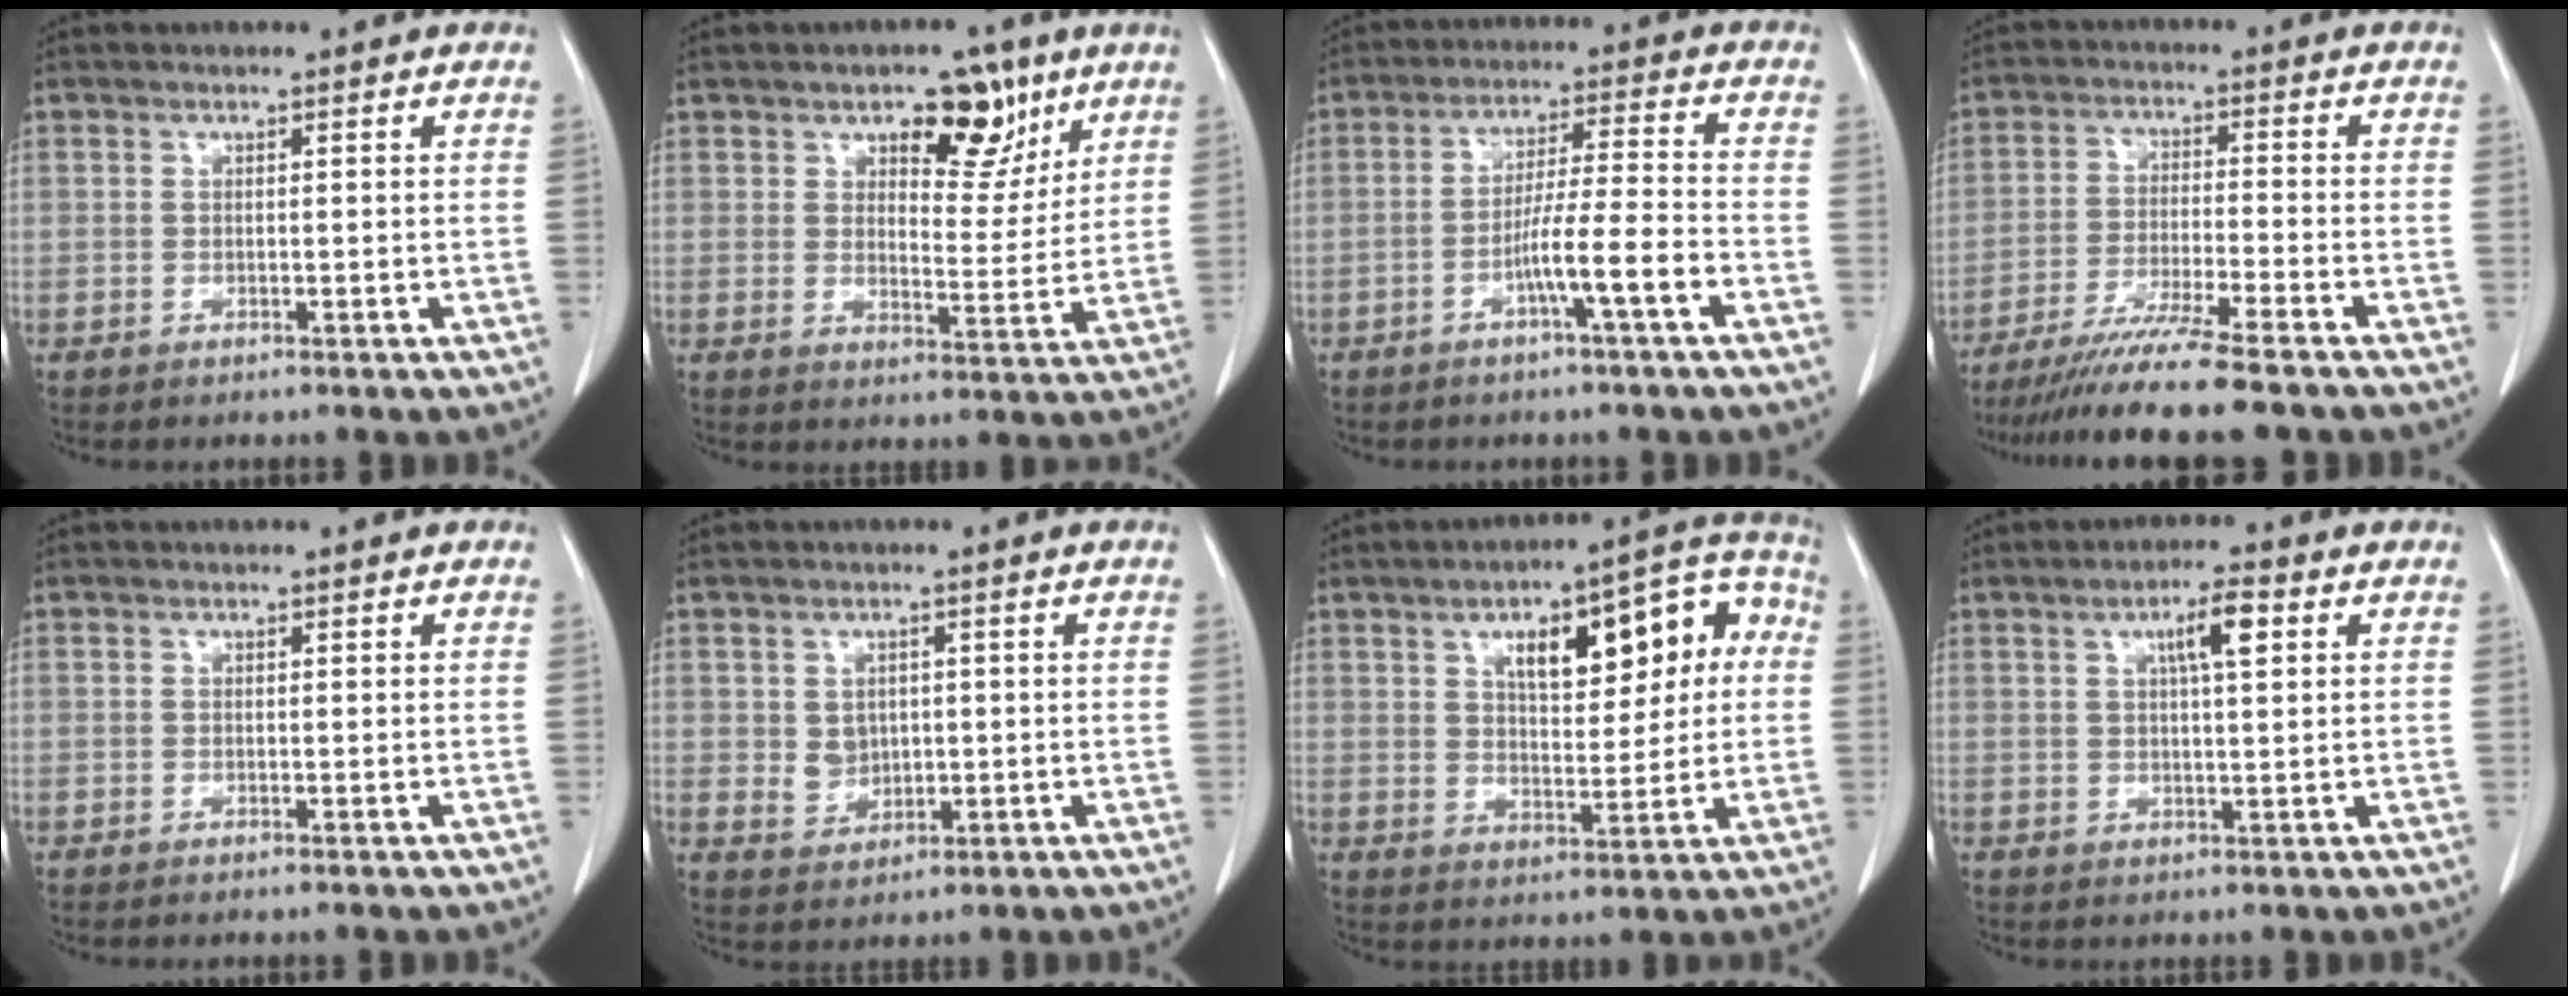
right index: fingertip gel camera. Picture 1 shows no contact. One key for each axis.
{"total": 8.5, "fx": 5.0, "fy": 4.3, "fz": 5.4, "tx": -0.063, "ty": 0.001, "tz": 0.073}
{"total": 7.5, "fx": -3.4, "fy": -0.6, "fz": 6.7, "tx": -0.119, "ty": 0.009, "tz": -0.059}
{"total": 11.6, "fx": -9.6, "fy": -1.1, "fz": 6.5, "tx": -0.100, "ty": -0.035, "tz": -0.157}
{"total": 0.0}
{"total": 3.5, "fx": 0.4, "fy": 2.9, "fz": 1.9, "tx": -0.029, "ty": 0.002, "tz": 0.019}
{"total": 14.8, "fx": 4.0, "fy": 6.0, "fz": 13.0, "tx": -0.163, "ty": 0.044, "tz": 0.058}
{"total": 4.9, "fx": 1.9, "fy": 0.7, "fz": 4.5, "tx": -0.079, "ty": 0.006, "tz": 0.033}